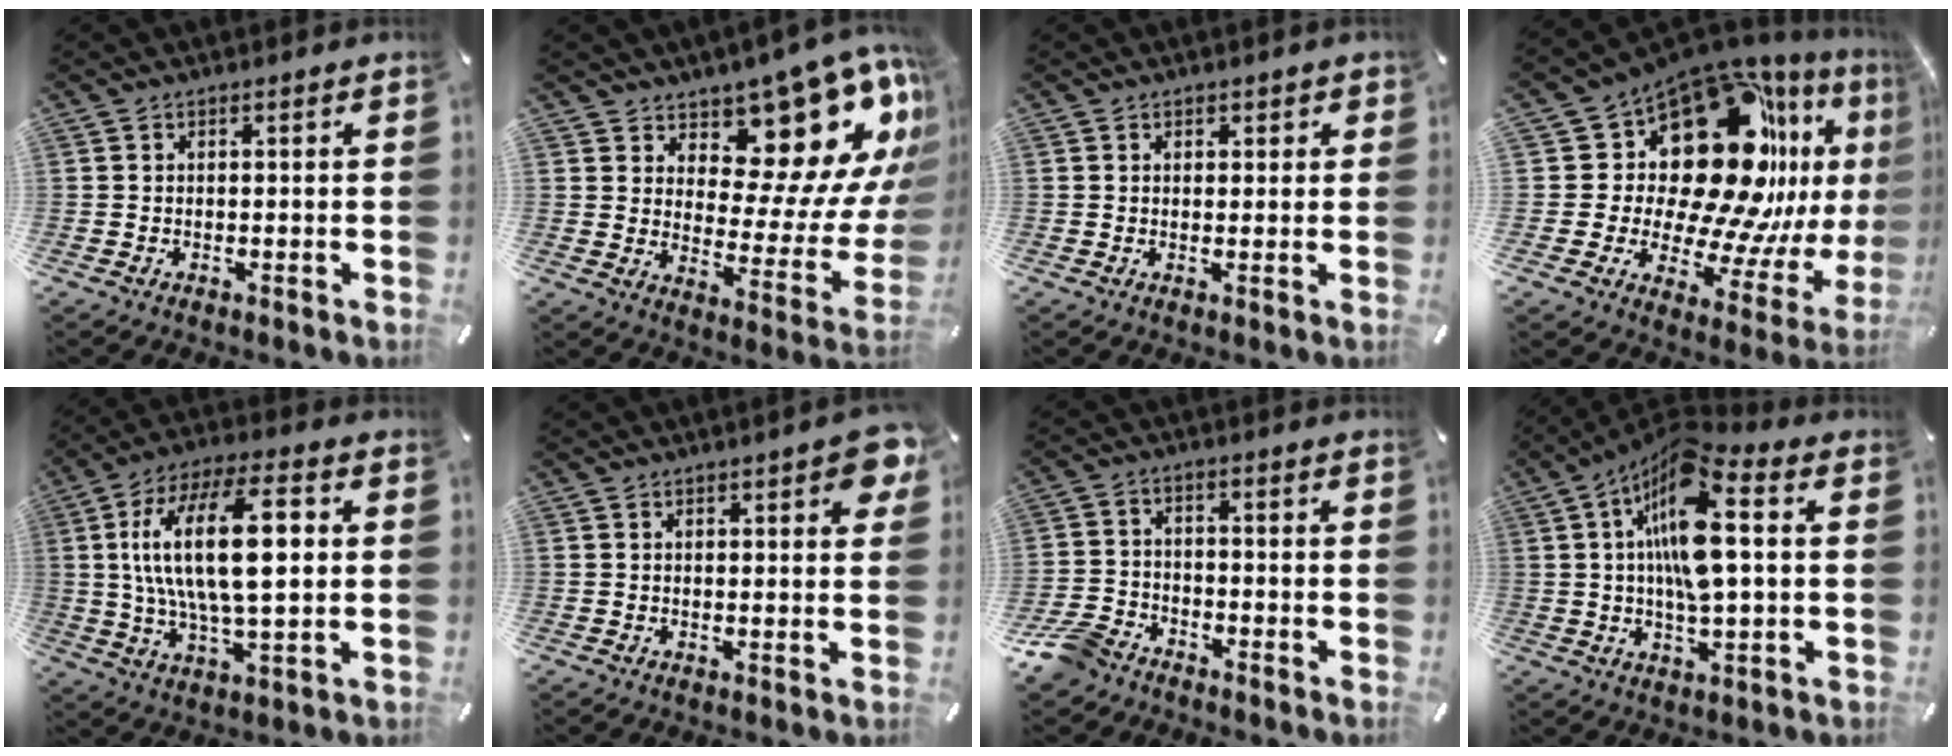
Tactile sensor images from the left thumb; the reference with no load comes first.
{"total": 14.7, "force": [9.7, 8.3, 7.2], "torque": [-0.071, -0.112, 0.159]}
{"total": 1.2, "force": [0.7, 1.0, 0.2], "torque": [0.003, 0.001, 0.009]}
{"total": 27.0, "force": [9.3, 16.6, 19.1], "torque": [-0.288, -0.108, 0.182]}
{"total": 21.0, "force": [3.2, 8.4, 19.0], "torque": [-0.368, -0.001, 0.042]}
{"total": 4.7, "force": [2.4, 1.6, 3.7], "torque": [-0.045, -0.010, 0.036]}
{"total": 7.9, "force": [-6.1, 4.2, 2.7], "torque": [-0.066, 0.026, -0.121]}
{"total": 16.8, "force": [3.2, 6.2, 15.3], "torque": [-0.299, -0.001, 0.051]}